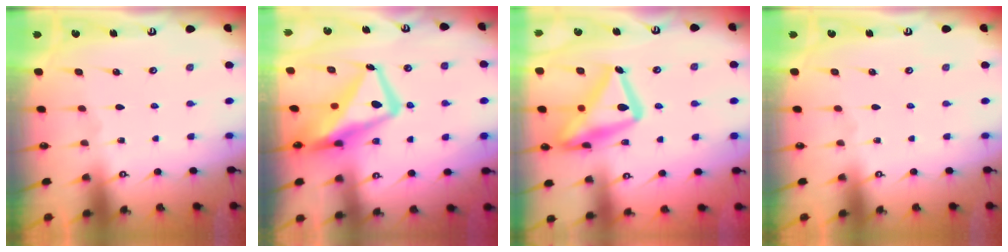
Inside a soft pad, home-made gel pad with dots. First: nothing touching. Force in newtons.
{"total": 16.5, "press": 16.4, "slide": 1.7}
{"total": 22.8, "press": 22.7, "slide": 1.4}
{"total": 0.0}